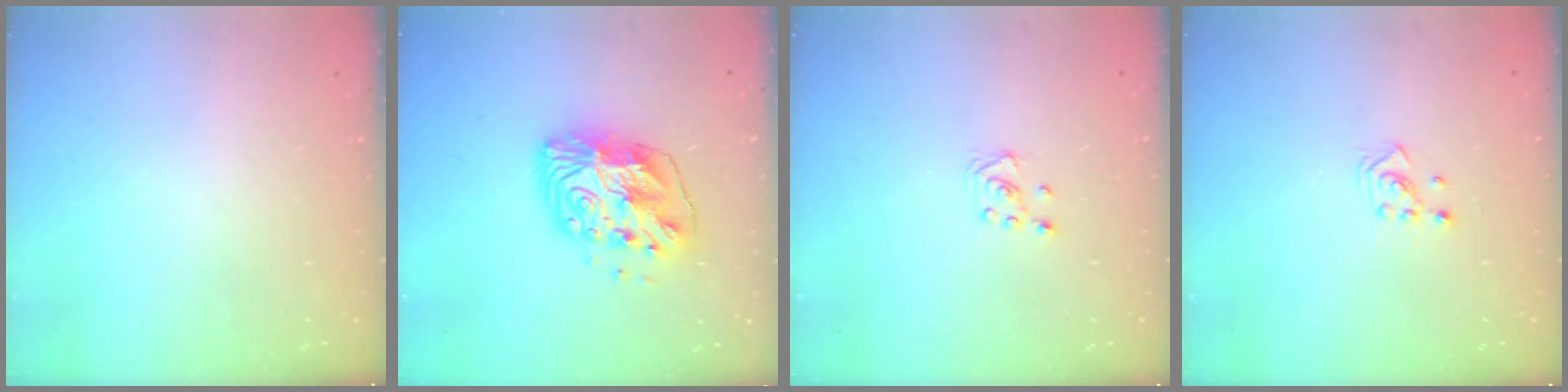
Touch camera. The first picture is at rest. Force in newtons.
{"total": 13.6, "press": 13.5, "slide": 1.4}
{"total": 3.0, "press": 3.0, "slide": 0.3}
{"total": 2.5, "press": 2.5, "slide": 0.4}